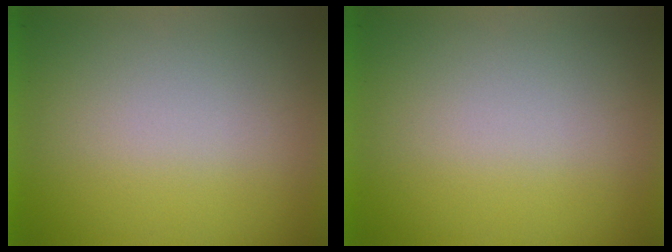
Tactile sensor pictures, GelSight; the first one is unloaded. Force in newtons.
{"total": 0.0}